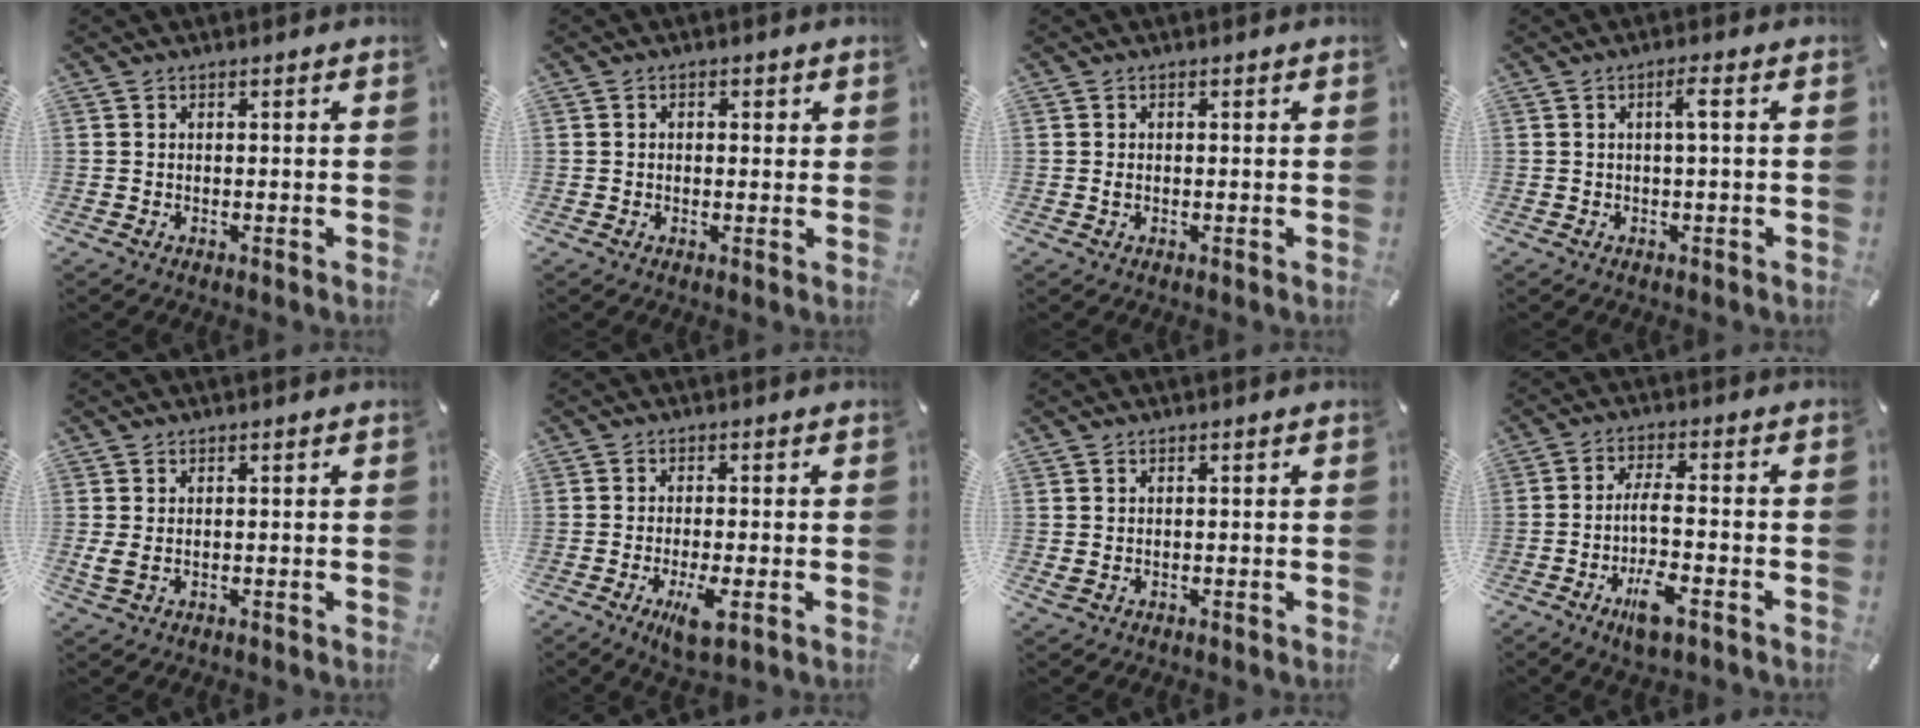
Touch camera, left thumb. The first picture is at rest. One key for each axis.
{"total": 1.5, "fx": 0.0, "fy": 1.2, "fz": 0.8, "tx": -0.007, "ty": 0.005, "tz": -0.004}
{"total": 0.9, "fx": -0.1, "fy": 0.5, "fz": 0.7, "tx": -0.014, "ty": 0.001, "tz": -0.002}
{"total": 3.0, "fx": 0.3, "fy": 0.1, "fz": 2.9, "tx": -0.058, "ty": 0.003, "tz": 0.002}
{"total": 2.6, "fx": 0.4, "fy": 1.3, "fz": 2.2, "tx": -0.041, "ty": -0.004, "tz": 0.004}
{"total": 5.9, "fx": -1.9, "fy": 1.5, "fz": 5.4, "tx": -0.103, "ty": -0.011, "tz": -0.030}
{"total": 0.7, "fx": 0.1, "fy": 0.6, "fz": 0.3, "tx": -0.006, "ty": 0.003, "tz": 0.001}
{"total": 9.3, "fx": -3.1, "fy": 2.1, "fz": 8.5, "tx": -0.164, "ty": 0.005, "tz": -0.058}